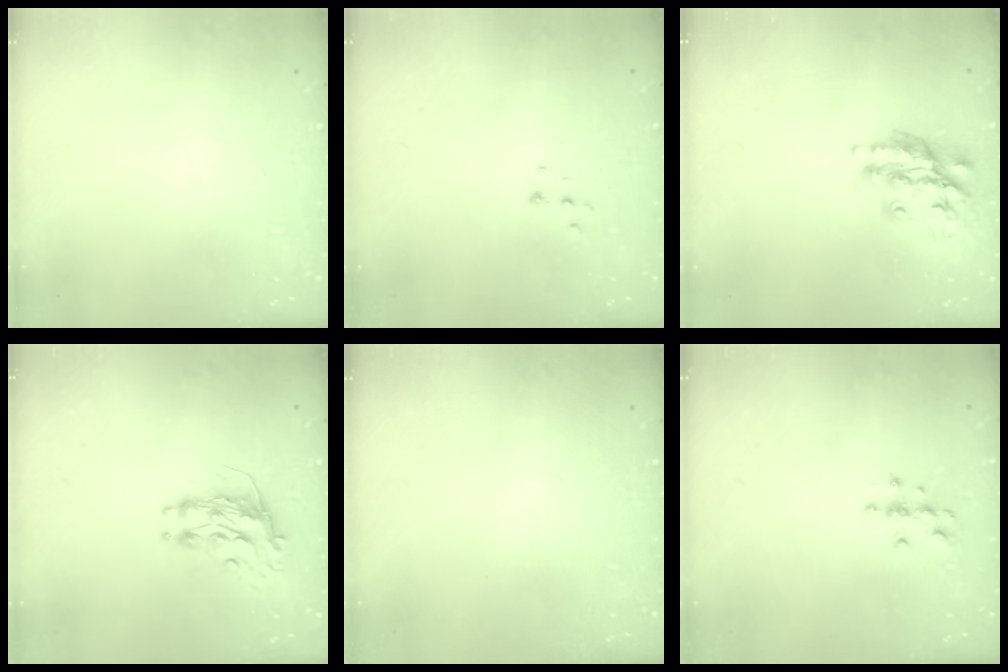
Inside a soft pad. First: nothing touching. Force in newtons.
{"total": 4.9, "press": 4.9, "slide": 0.7}
{"total": 17.5, "press": 17.4, "slide": 1.4}
{"total": 8.3, "press": 8.3, "slide": 0.1}
{"total": 0.0}
{"total": 3.8, "press": 3.8, "slide": 0.4}